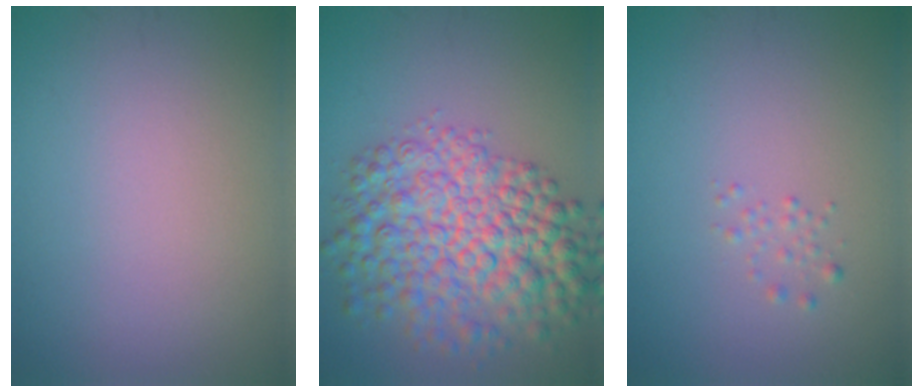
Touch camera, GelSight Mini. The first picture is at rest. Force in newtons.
{"total": 9.0, "press": 9.0, "slide": 0.2}
{"total": 0.8, "press": 0.8, "slide": 0.0}